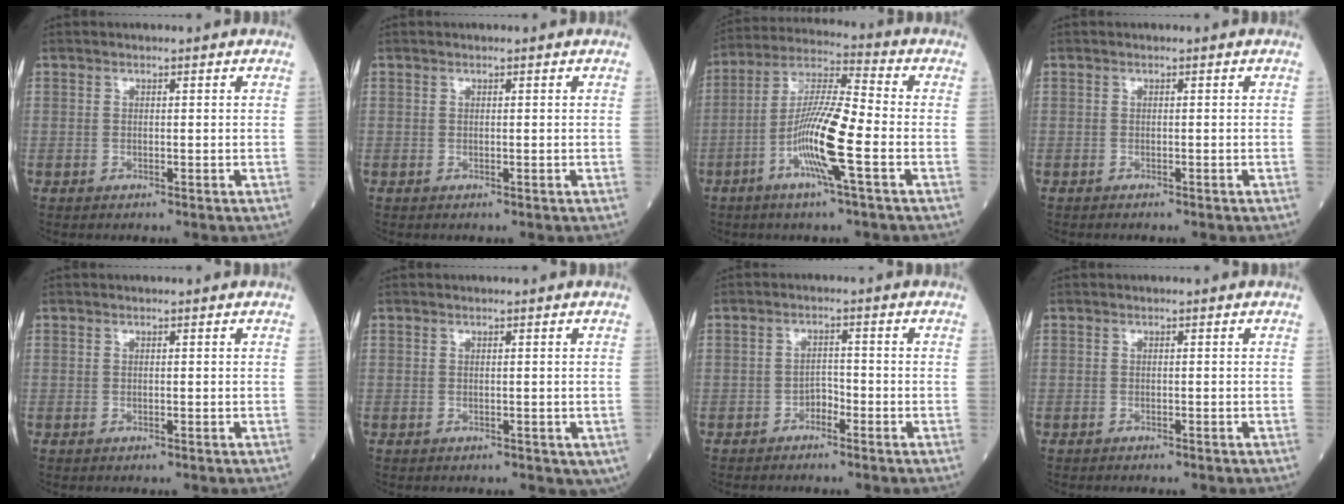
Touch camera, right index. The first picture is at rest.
{"total": 0.0}
{"total": 13.0, "force": [-4.2, 1.0, 12.2], "torque": [-0.246, 0.000, -0.085]}
{"total": 2.0, "force": [-1.6, 0.9, 0.9], "torque": [-0.023, -0.004, -0.018]}
{"total": 0.0}
{"total": 3.4, "force": [-0.4, 2.1, 2.7], "torque": [-0.043, -0.003, -0.002]}
{"total": 2.6, "force": [-1.8, 1.5, 1.2], "torque": [-0.024, 0.005, -0.031]}
{"total": 2.0, "force": [-1.6, 0.8, 0.9], "torque": [-0.022, -0.004, -0.018]}